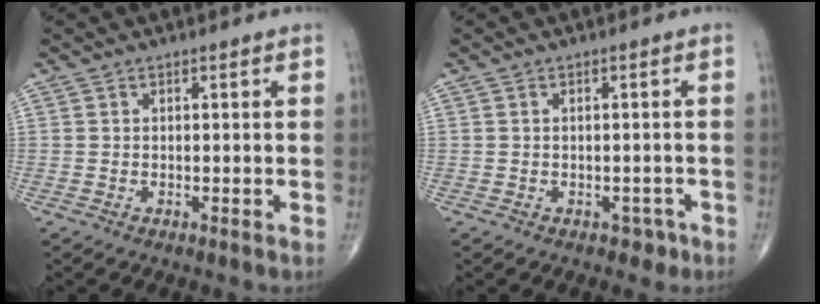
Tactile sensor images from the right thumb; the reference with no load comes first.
{"total": 1.8, "force": [-0.9, 1.4, 0.7], "torque": [0.003, 0.005, -0.010]}